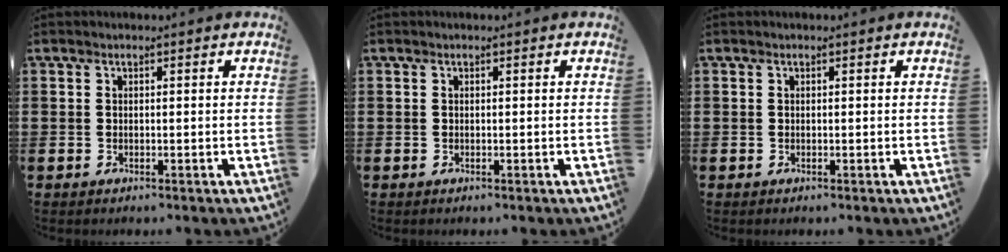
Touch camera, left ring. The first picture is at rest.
{"total": 0.0}
{"total": 0.0}